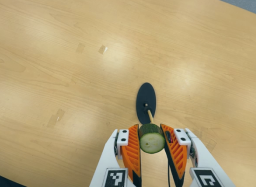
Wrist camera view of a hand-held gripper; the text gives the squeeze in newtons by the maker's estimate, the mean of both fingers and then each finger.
{"total": 10.9, "left": 10.4, "right": 11.5}